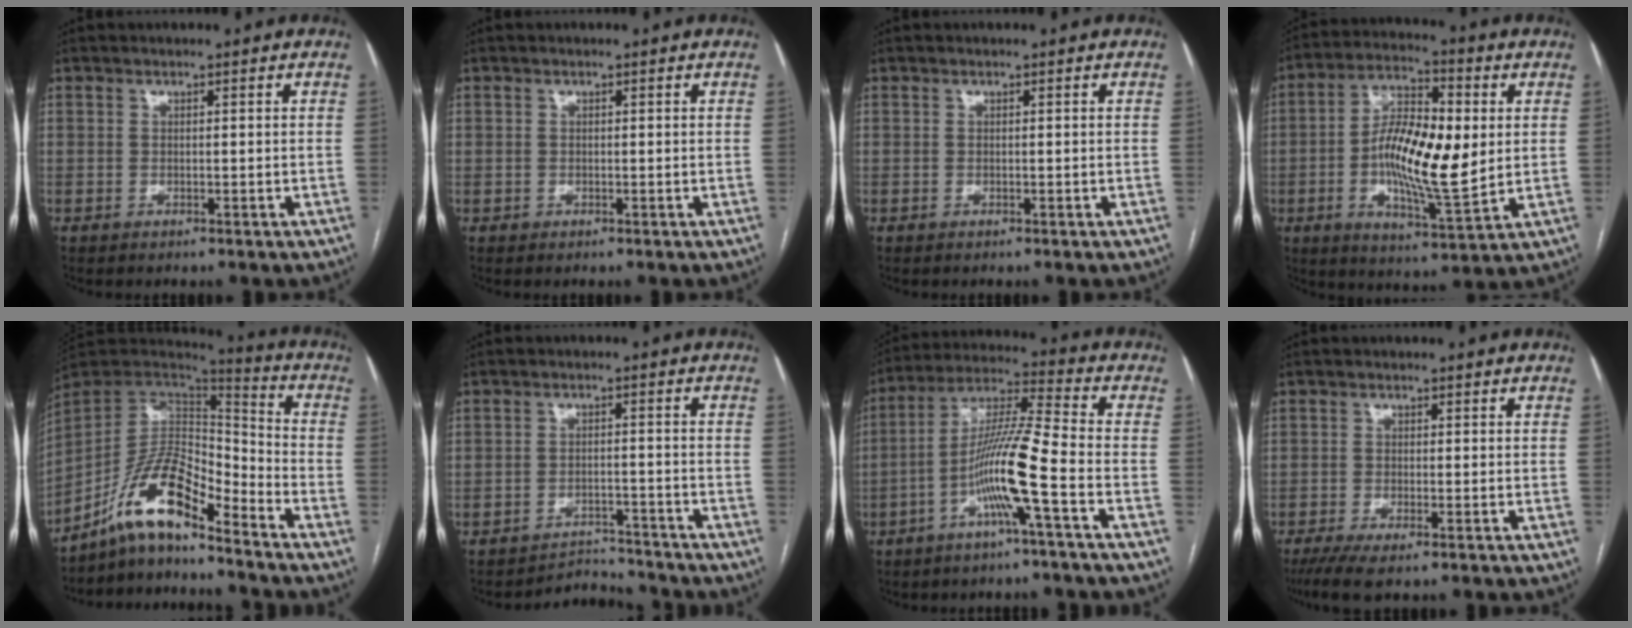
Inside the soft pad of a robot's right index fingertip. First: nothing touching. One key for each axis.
{"total": 0.8, "fx": 0.0, "fy": 0.8, "fz": 0.0, "tx": 0.005, "ty": 0.005, "tz": -0.004}
{"total": 0.0}
{"total": 15.3, "fx": 0.0, "fy": 4.3, "fz": 14.7, "tx": -0.273, "ty": 0.005, "tz": -0.003}
{"total": 12.9, "fx": -9.6, "fy": 2.7, "fz": 8.2, "tx": -0.150, "ty": 0.027, "tz": -0.175}
{"total": 4.5, "fx": -4.3, "fy": 0.4, "fz": -1.3, "tx": 0.023, "ty": 0.008, "tz": -0.064}
{"total": 11.6, "fx": -4.3, "fy": -0.9, "fz": 10.7, "tx": -0.207, "ty": 0.012, "tz": -0.086}
{"total": 4.3, "fx": -2.7, "fy": 0.7, "fz": 3.2, "tx": -0.059, "ty": -0.012, "tz": -0.050}